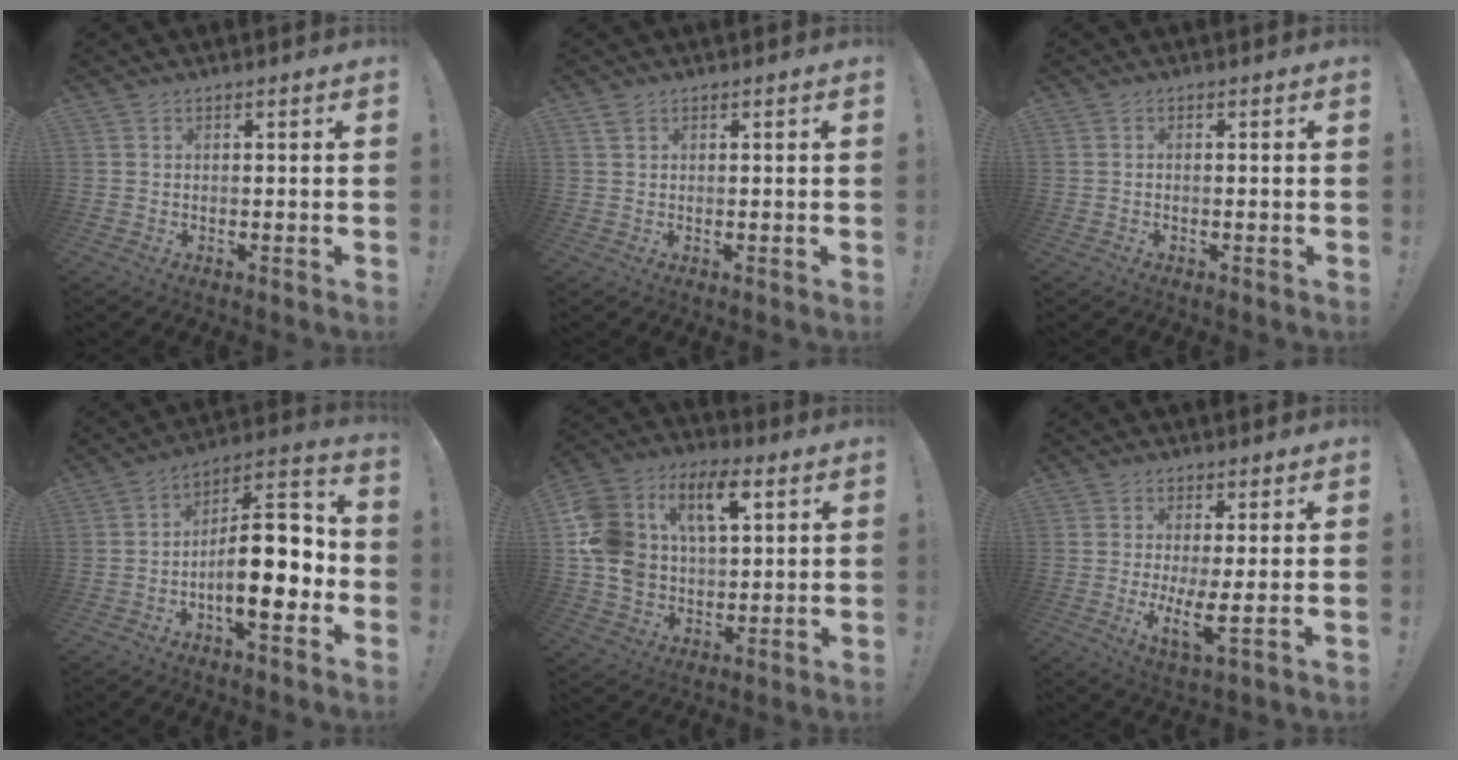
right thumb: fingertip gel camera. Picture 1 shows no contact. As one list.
[{"total": 1.4, "force": [0.9, 0.8, 0.7], "torque": [-0.009, -0.001, 0.016]}, {"total": 0.5, "force": [-0.4, 0.2, 0.3], "torque": [-0.010, 0.002, -0.006]}, {"total": 16.9, "force": [-3.9, 6.5, 15.1], "torque": [-0.227, 0.018, -0.061]}, {"total": 18.0, "force": [6.8, 12.4, 11.0], "torque": [-0.203, -0.019, 0.124]}, {"total": 6.5, "force": [0.4, 0.7, 6.4], "torque": [-0.117, -0.029, 0.007]}]